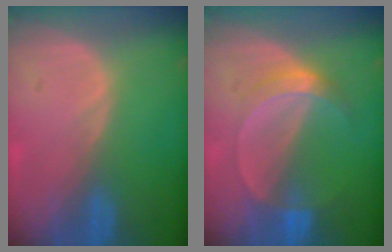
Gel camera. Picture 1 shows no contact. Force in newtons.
{"total": 5.0, "press": 4.5, "slide": 2.2}